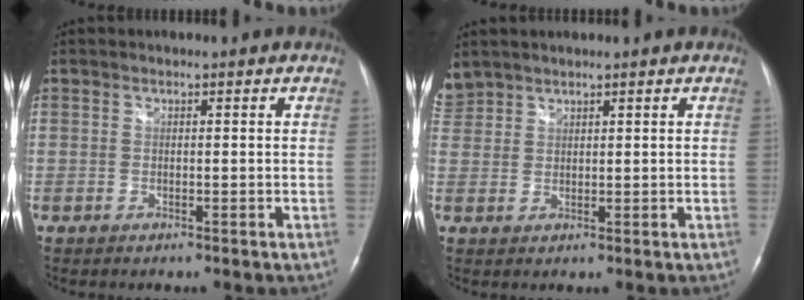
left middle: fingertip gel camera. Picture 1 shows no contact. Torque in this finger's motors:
{"motor_torque": [0.16, -0.15, 0.01, -0.02]}